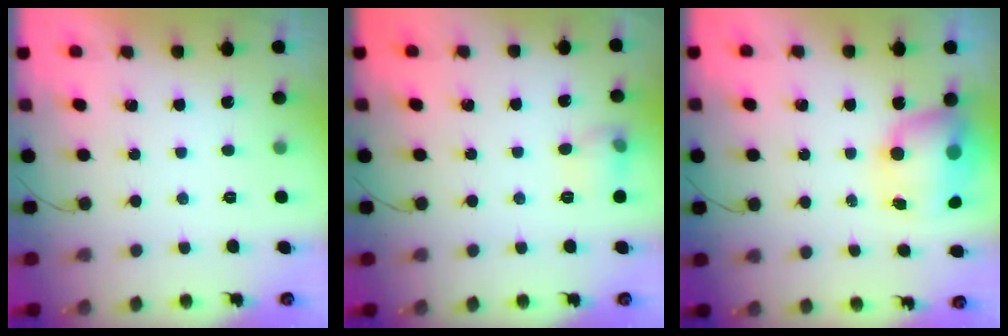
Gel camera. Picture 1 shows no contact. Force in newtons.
{"total": 6.2, "press": 6.1, "slide": 1.3}
{"total": 10.3, "press": 10.0, "slide": 2.6}